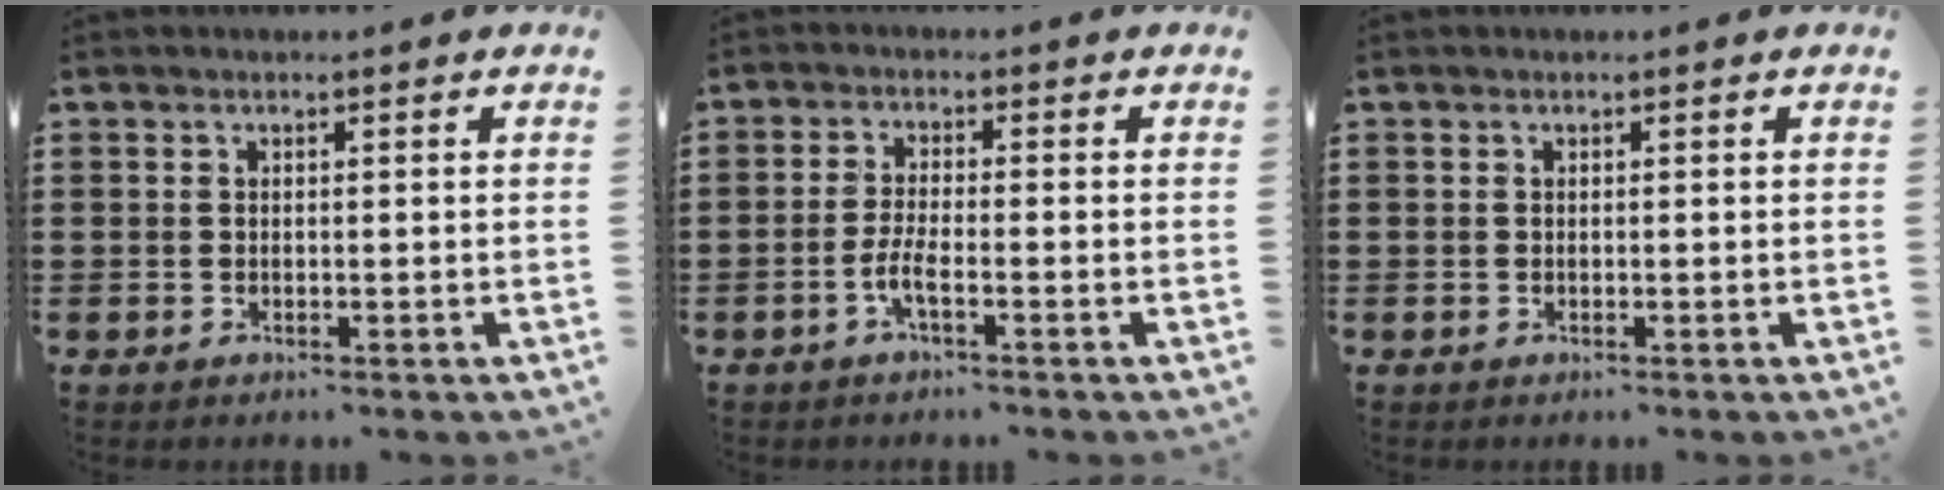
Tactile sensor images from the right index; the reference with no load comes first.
{"total": 3.3, "force": [-1.6, 0.2, 2.9], "torque": [-0.065, -0.008, -0.033]}
{"total": 0.0}